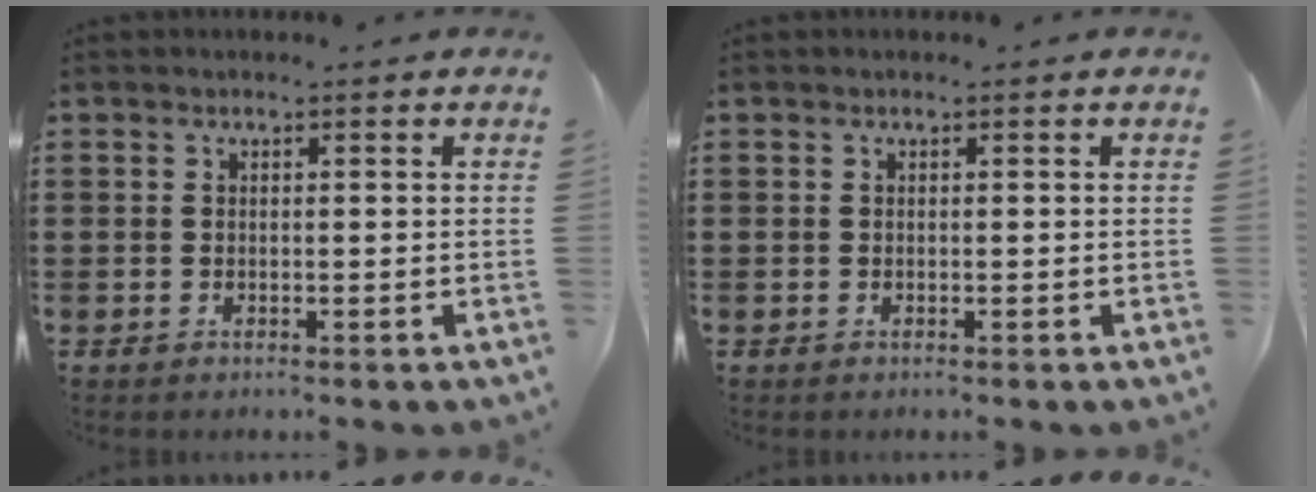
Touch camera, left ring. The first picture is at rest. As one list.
[{"total": 0.0}]